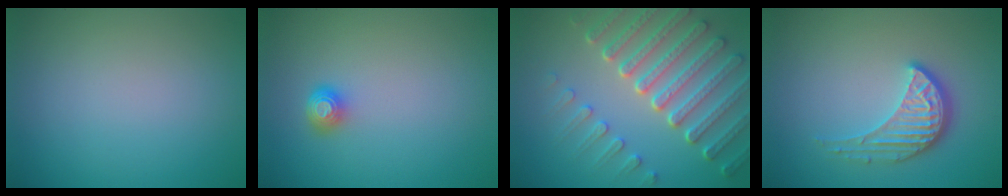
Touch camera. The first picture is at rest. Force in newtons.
{"total": 1.7, "press": 1.3, "slide": 1.2}
{"total": 7.4, "press": 5.7, "slide": 4.7}
{"total": 3.8, "press": 3.1, "slide": 2.2}